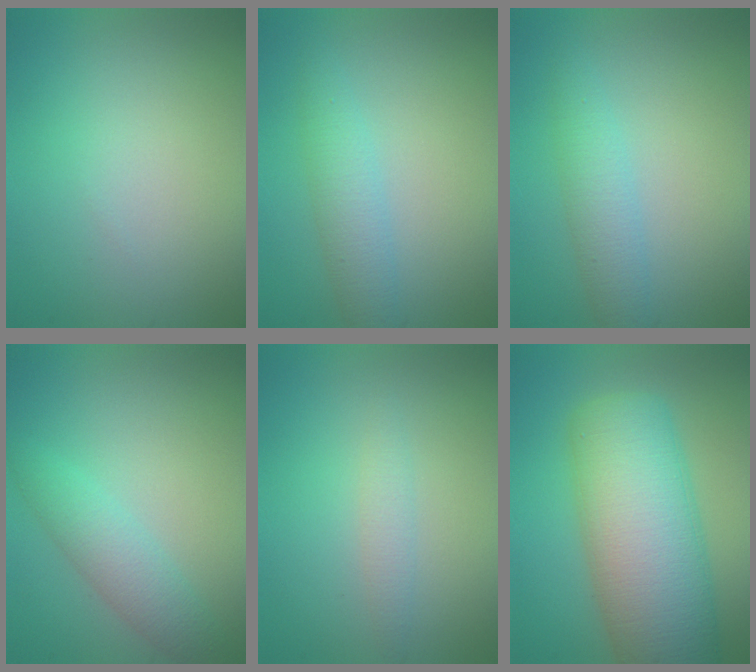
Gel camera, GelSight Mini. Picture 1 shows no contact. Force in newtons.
{"total": 2.6, "press": 2.6, "slide": 0.2}
{"total": 2.6, "press": 2.6, "slide": 0.2}
{"total": 2.9, "press": 2.9, "slide": 0.1}
{"total": 1.3, "press": 1.3, "slide": 0.2}
{"total": 12.1, "press": 12.1, "slide": 0.4}